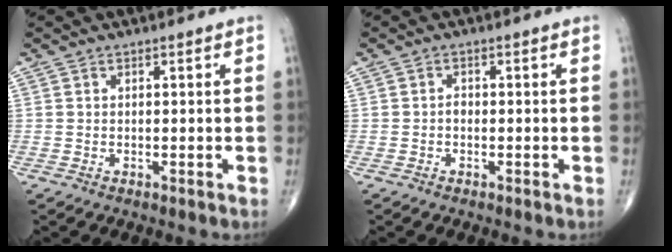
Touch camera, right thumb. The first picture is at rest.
{"total": 1.0, "force": [-0.3, 0.7, 0.7], "torque": [-0.006, 0.003, -0.008]}